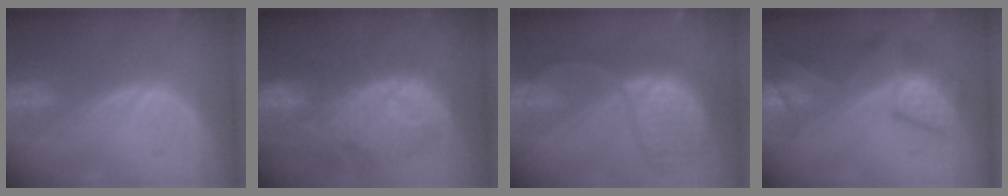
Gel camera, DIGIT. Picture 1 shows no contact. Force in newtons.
{"total": 12.5, "press": 11.1, "slide": 5.7}
{"total": 10.0, "press": 9.3, "slide": 3.7}
{"total": 9.6, "press": 8.7, "slide": 4.1}